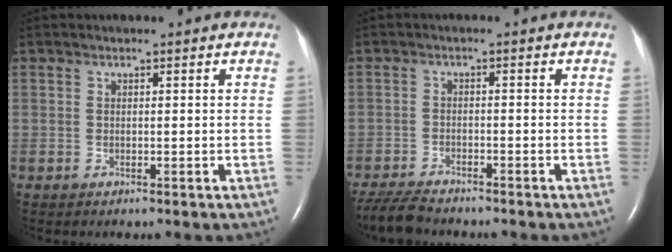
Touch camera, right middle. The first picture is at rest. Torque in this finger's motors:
{"motor_torque": [0.33, -0.35, 0.17, 0.03]}